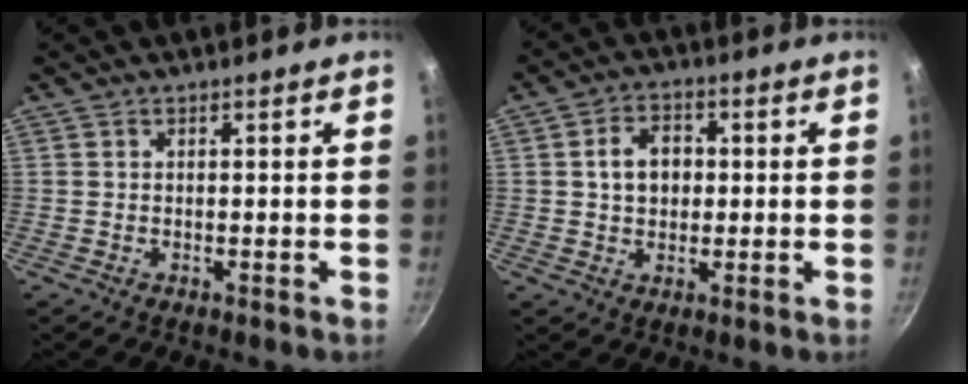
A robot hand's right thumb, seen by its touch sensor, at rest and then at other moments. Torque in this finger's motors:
{"motor_torque": [-0.43, 0.54, 0.19, -0.06, 0.04]}